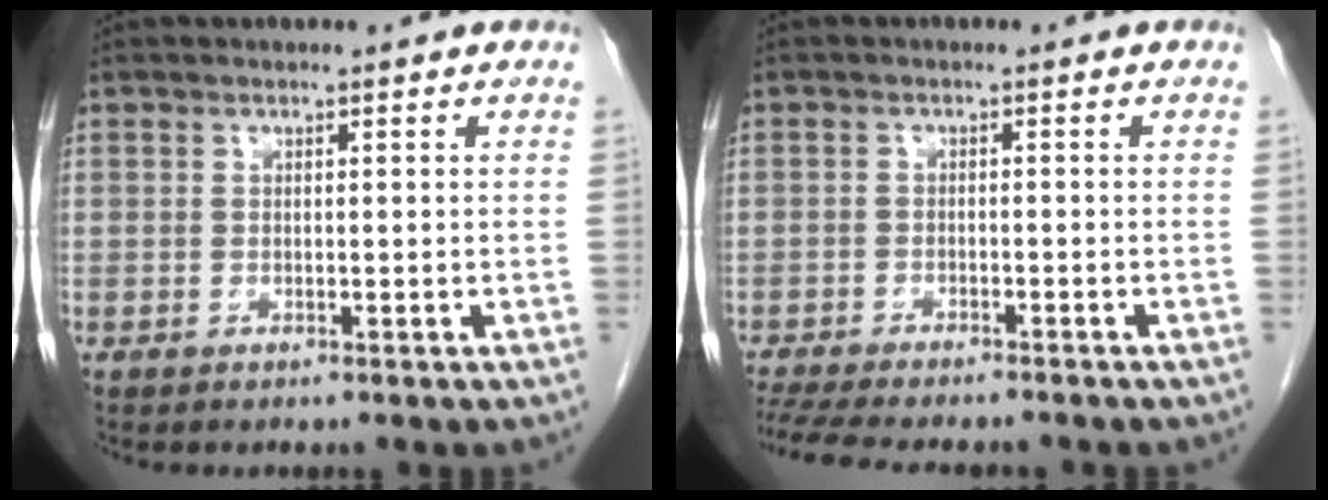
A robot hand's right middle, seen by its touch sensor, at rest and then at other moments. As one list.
[{"total": 13.2, "force": [-11.5, 2.8, 5.8], "torque": [-0.116, -0.016, -0.161]}]